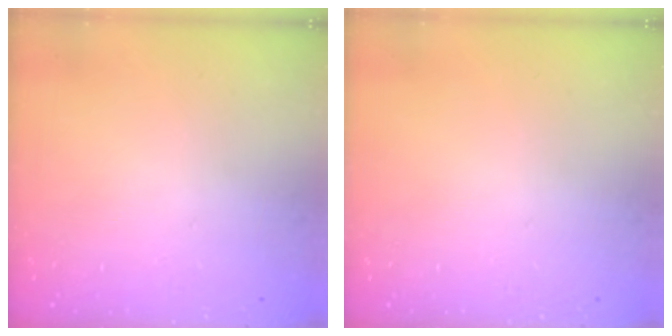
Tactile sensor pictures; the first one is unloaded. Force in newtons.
{"total": 0.0}